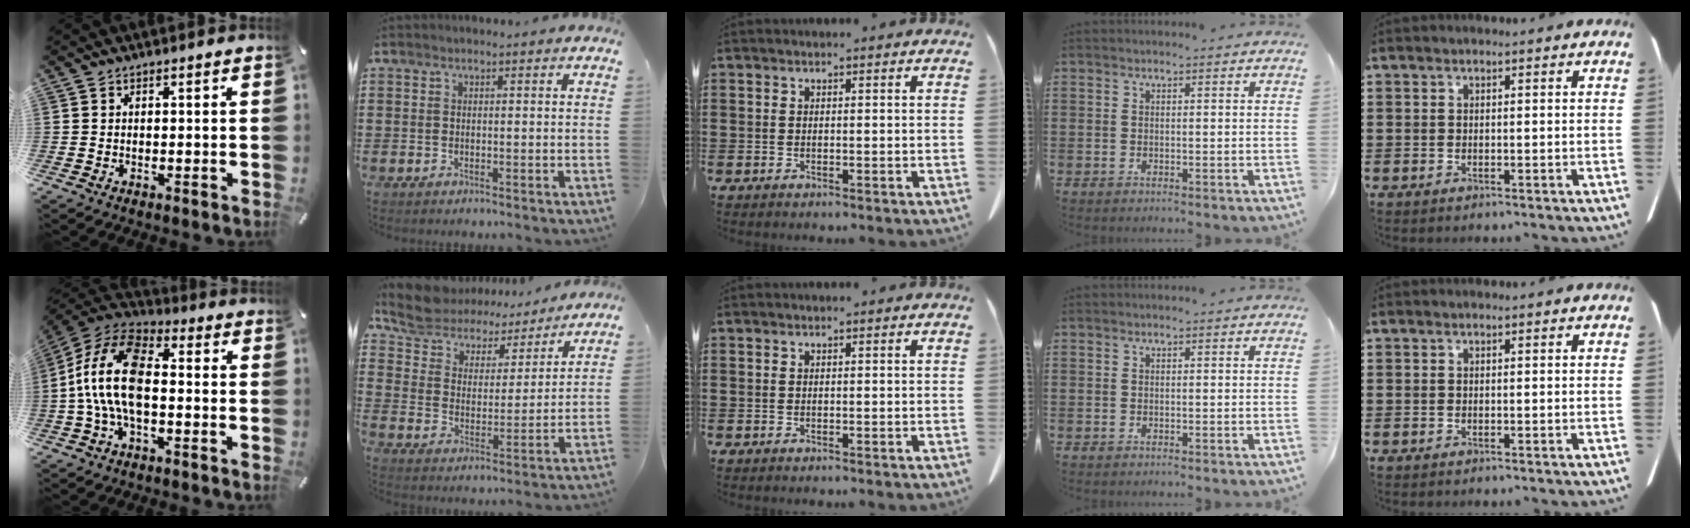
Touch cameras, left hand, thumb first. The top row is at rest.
{"thumb": {"total": 15.1, "force": [-1.7, 8.1, 12.6], "torque": [-0.269, 0.008, -0.034]}, "index": {"total": 7.2, "force": [6.9, 1.7, 0.8], "torque": [-0.056, -0.045, 0.120]}}